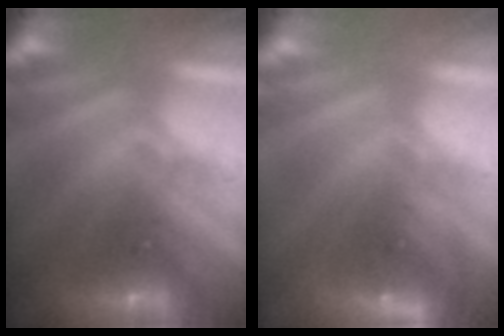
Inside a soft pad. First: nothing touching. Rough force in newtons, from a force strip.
{"total": 2.6}